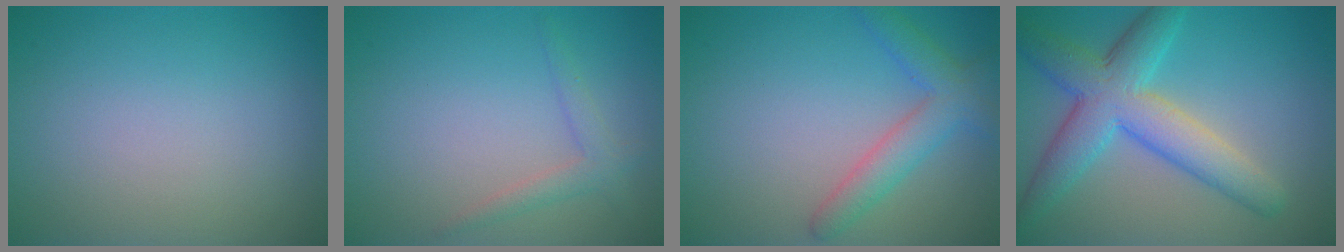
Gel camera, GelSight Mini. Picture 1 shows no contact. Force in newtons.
{"total": 1.8, "press": 1.8, "slide": 0.1}
{"total": 3.6, "press": 3.6, "slide": 0.1}
{"total": 7.1, "press": 7.1, "slide": 0.2}